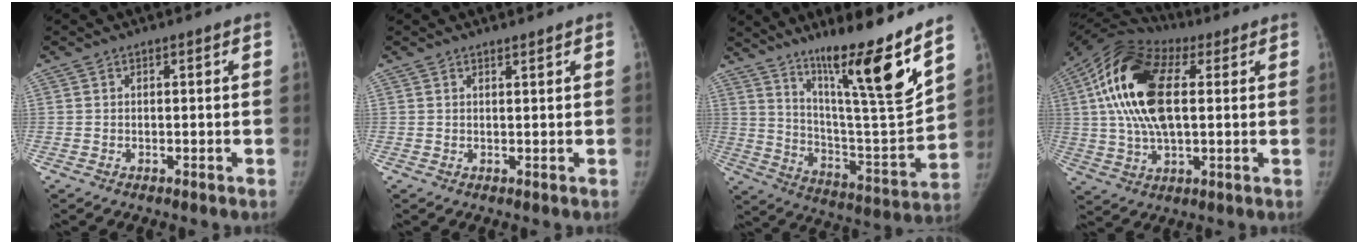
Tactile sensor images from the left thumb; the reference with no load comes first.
{"total": 0.8, "force": [0.7, 0.0, 0.3], "torque": [-0.004, -0.006, 0.014]}
{"total": 21.3, "force": [14.4, 1.4, 15.6], "torque": [-0.217, -0.086, 0.248]}
{"total": 19.2, "force": [3.9, 9.8, 16.0], "torque": [-0.318, 0.020, 0.059]}